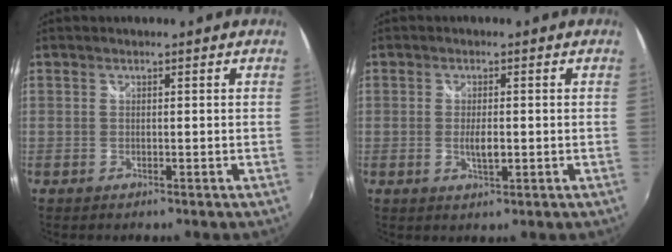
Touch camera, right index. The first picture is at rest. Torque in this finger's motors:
{"motor_torque": [0.44, -0.05, 0.25, 0.06]}